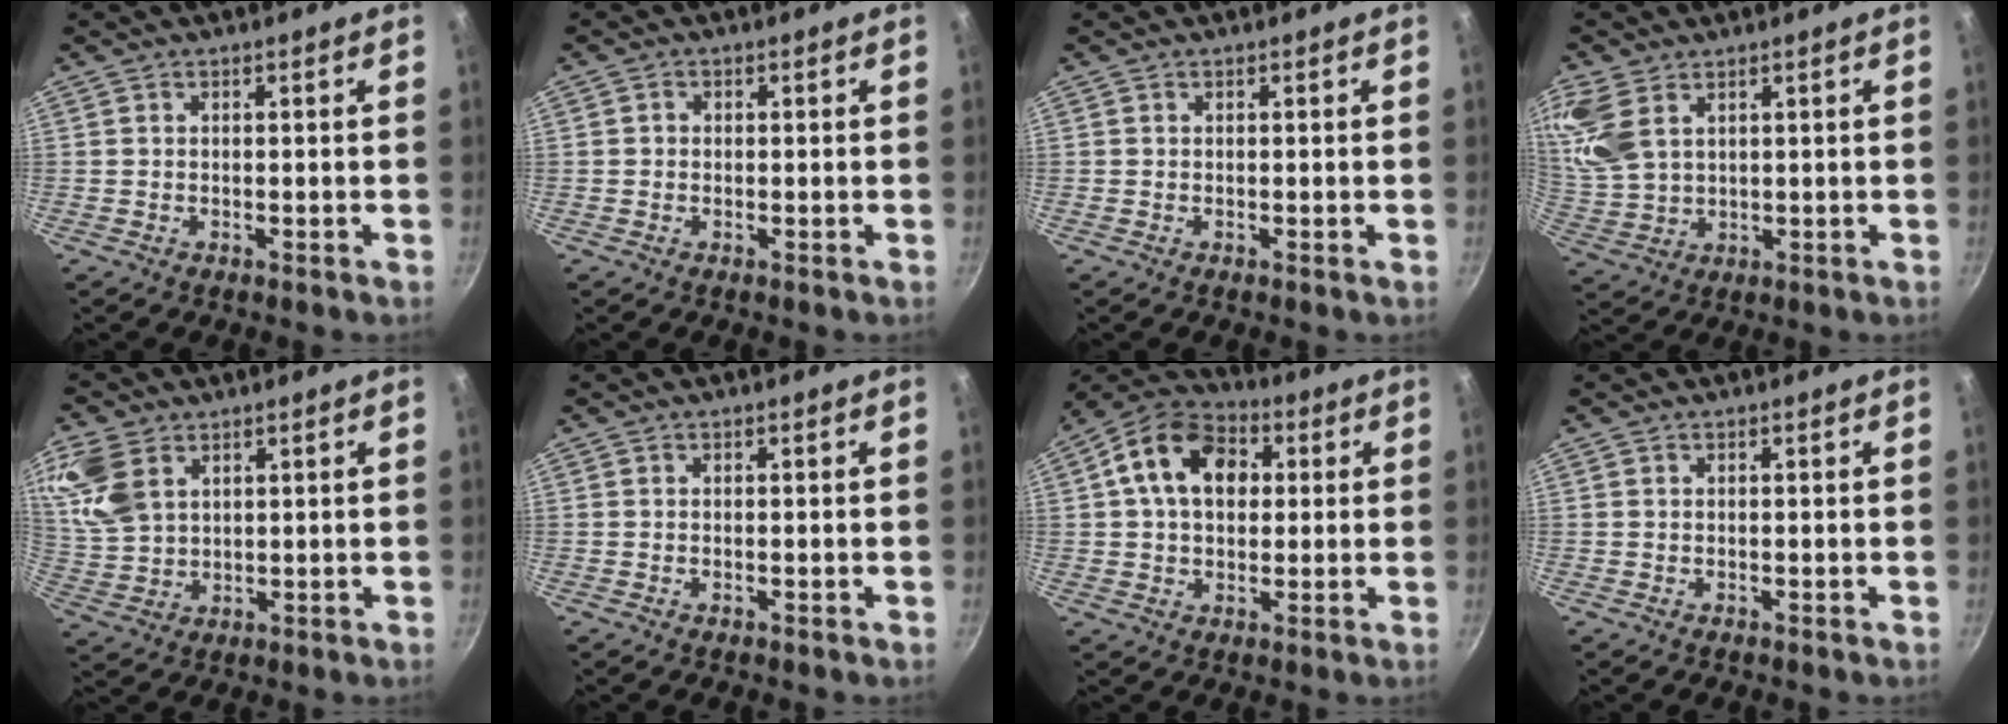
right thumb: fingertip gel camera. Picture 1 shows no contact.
{"total": 1.1, "force": [0.0, 1.0, 0.4], "torque": [-0.004, 0.005, -0.003]}
{"total": 0.0}
{"total": 10.3, "force": [4.9, 6.3, 6.5], "torque": [-0.136, -0.010, 0.109]}
{"total": 10.2, "force": [4.5, 6.8, 6.2], "torque": [-0.119, -0.013, 0.099]}
{"total": 0.0}
{"total": 14.2, "force": [3.1, 10.2, 9.4], "torque": [-0.131, 0.019, 0.035]}
{"total": 0.0}